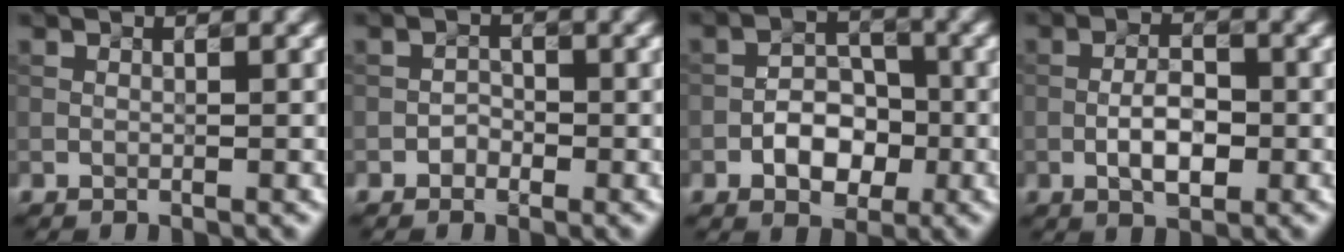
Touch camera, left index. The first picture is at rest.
{"total": 0.9, "force": [-0.7, 0.5, -0.2], "torque": [0.005, 0.004, -0.005]}
{"total": 3.5, "force": [-1.7, 2.3, 2.1], "torque": [-0.028, 0.009, -0.020]}
{"total": 3.1, "force": [-1.0, 1.3, 2.6], "torque": [-0.048, 0.003, -0.013]}